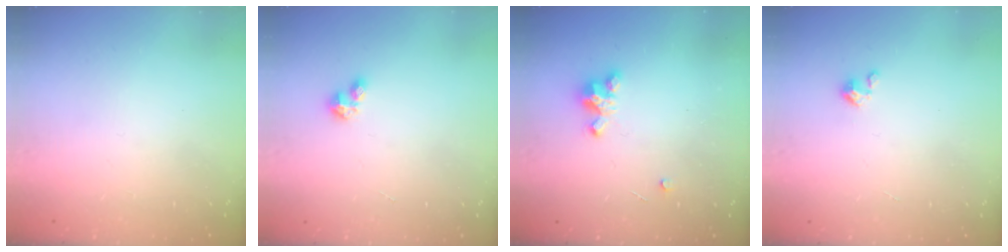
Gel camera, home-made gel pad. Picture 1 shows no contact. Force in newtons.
{"total": 2.9, "press": 2.9, "slide": 0.4}
{"total": 3.3, "press": 3.3, "slide": 0.3}
{"total": 2.5, "press": 2.5, "slide": 0.3}